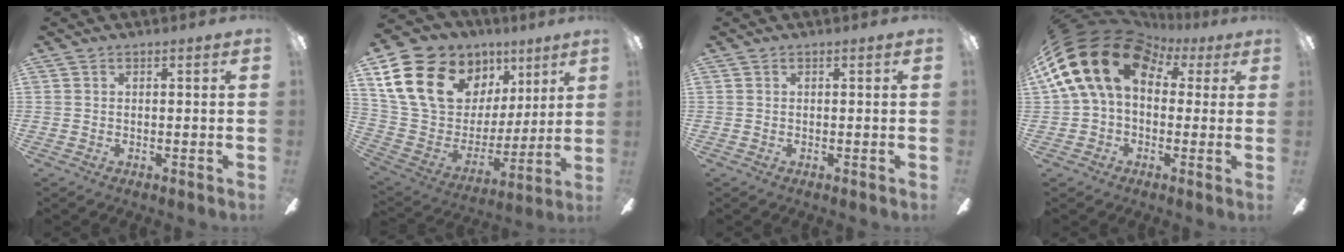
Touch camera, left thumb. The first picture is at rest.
{"total": 20.7, "force": [10.3, 14.5, 10.6], "torque": [-0.204, -0.038, 0.204]}
{"total": 0.0}
{"total": 21.2, "force": [6.4, 14.0, 14.6], "torque": [-0.304, -0.025, 0.108]}